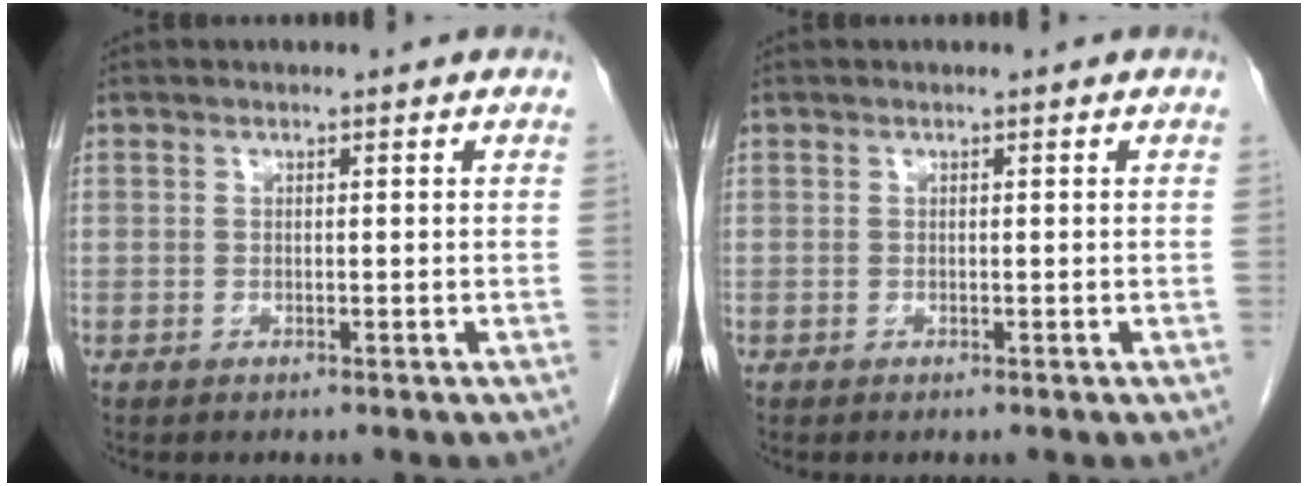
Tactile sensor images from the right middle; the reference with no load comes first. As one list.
[{"total": 0.0}]